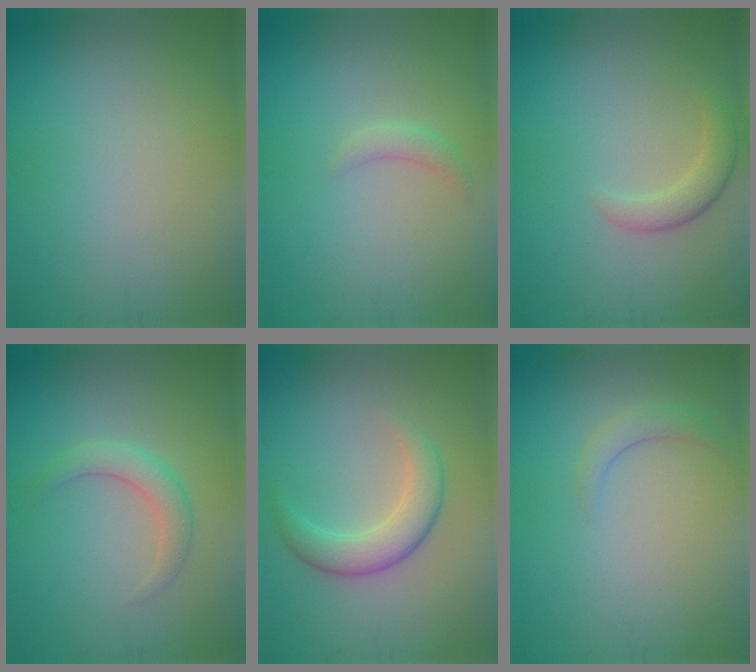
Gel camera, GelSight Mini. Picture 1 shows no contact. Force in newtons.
{"total": 1.2, "press": 1.2, "slide": 0.1}
{"total": 2.1, "press": 2.1, "slide": 0.1}
{"total": 2.2, "press": 2.2, "slide": 0.0}
{"total": 3.3, "press": 3.3, "slide": 0.2}
{"total": 1.4, "press": 1.3, "slide": 0.3}